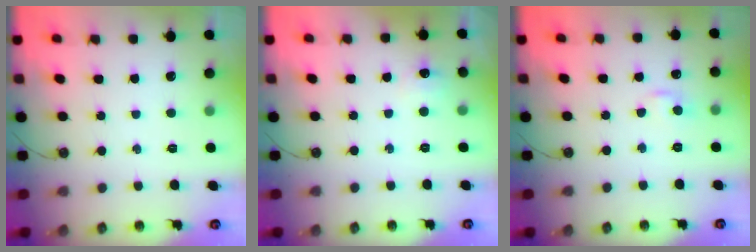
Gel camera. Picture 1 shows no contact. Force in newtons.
{"total": 6.5, "press": 6.4, "slide": 0.9}
{"total": 5.8, "press": 5.8, "slide": 0.6}